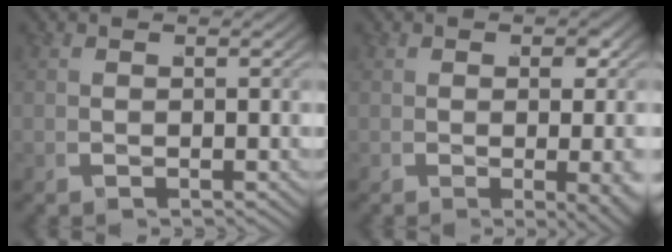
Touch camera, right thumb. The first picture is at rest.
{"total": 2.4, "force": [-0.3, 0.6, 2.3], "torque": [-0.028, -0.010, -0.001]}